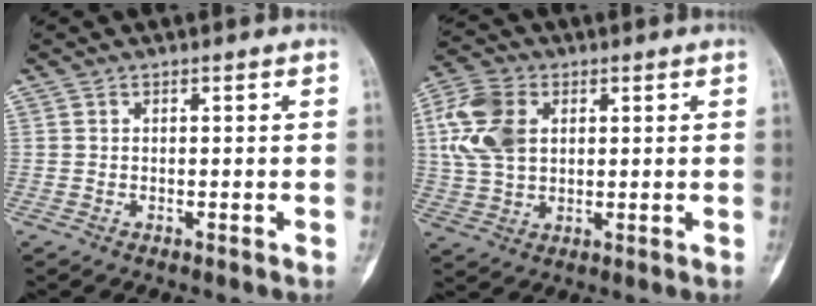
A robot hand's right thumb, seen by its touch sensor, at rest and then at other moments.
{"total": 11.3, "force": [2.6, 7.6, 8.0], "torque": [-0.166, 0.008, 0.047]}